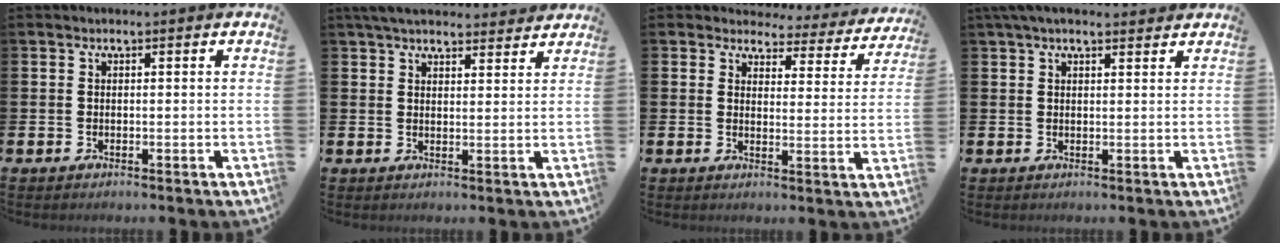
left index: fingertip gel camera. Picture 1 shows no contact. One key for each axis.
{"total": 4.9, "fx": 4.6, "fy": 1.2, "fz": 1.3, "tx": -0.034, "ty": -0.015, "tz": 0.085}
{"total": 3.0, "fx": 2.7, "fy": 1.4, "fz": 0.4, "tx": -0.011, "ty": -0.031, "tz": 0.036}
{"total": 3.1, "fx": 2.5, "fy": 0.8, "fz": 1.6, "tx": -0.033, "ty": -0.001, "tz": 0.046}